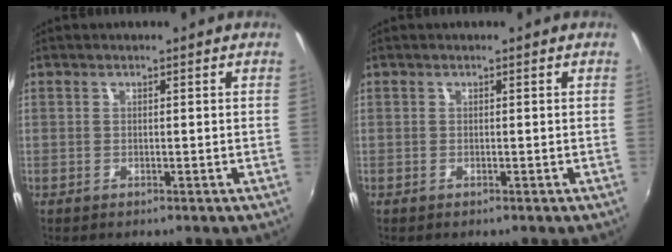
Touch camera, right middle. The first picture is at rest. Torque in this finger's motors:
{"motor_torque": [0.00, 0.00, 0.02, 0.00]}